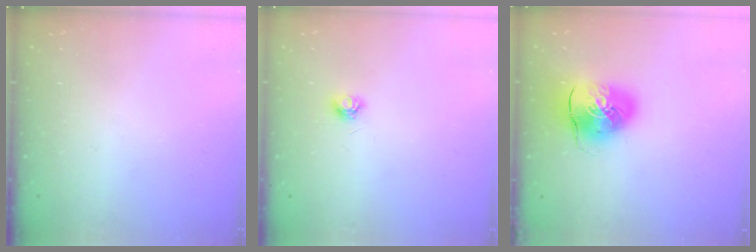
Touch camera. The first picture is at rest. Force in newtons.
{"total": 4.4, "press": 4.4, "slide": 0.6}
{"total": 10.8, "press": 10.6, "slide": 2.0}